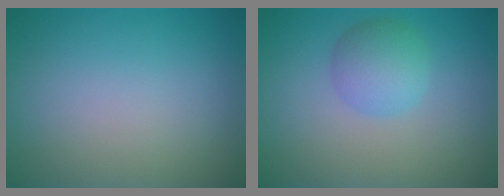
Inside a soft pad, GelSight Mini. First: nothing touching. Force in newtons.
{"total": 2.6, "press": 2.6, "slide": 0.2}